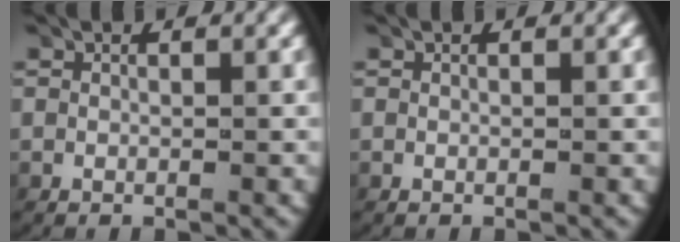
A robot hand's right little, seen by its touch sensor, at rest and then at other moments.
{"total": 0.0}